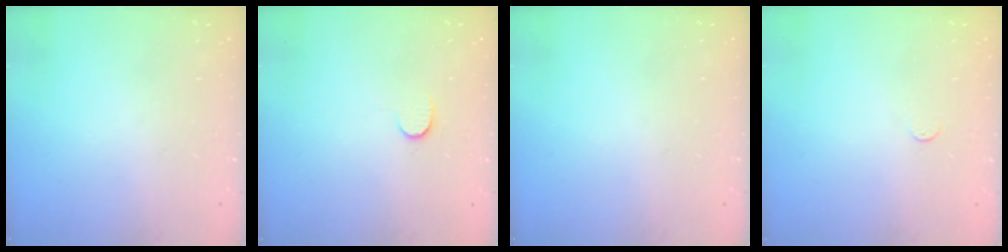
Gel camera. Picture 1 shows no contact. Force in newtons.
{"total": 6.3, "press": 6.3, "slide": 0.5}
{"total": 0.0}
{"total": 2.7, "press": 2.7, "slide": 0.4}